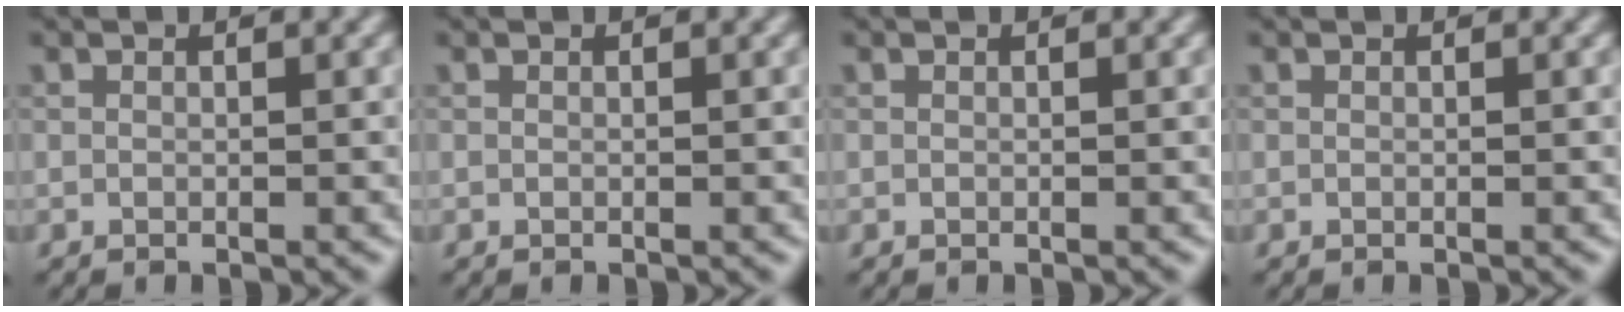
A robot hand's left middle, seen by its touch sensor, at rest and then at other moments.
{"total": 0.0}
{"total": 0.0}
{"total": 0.0}